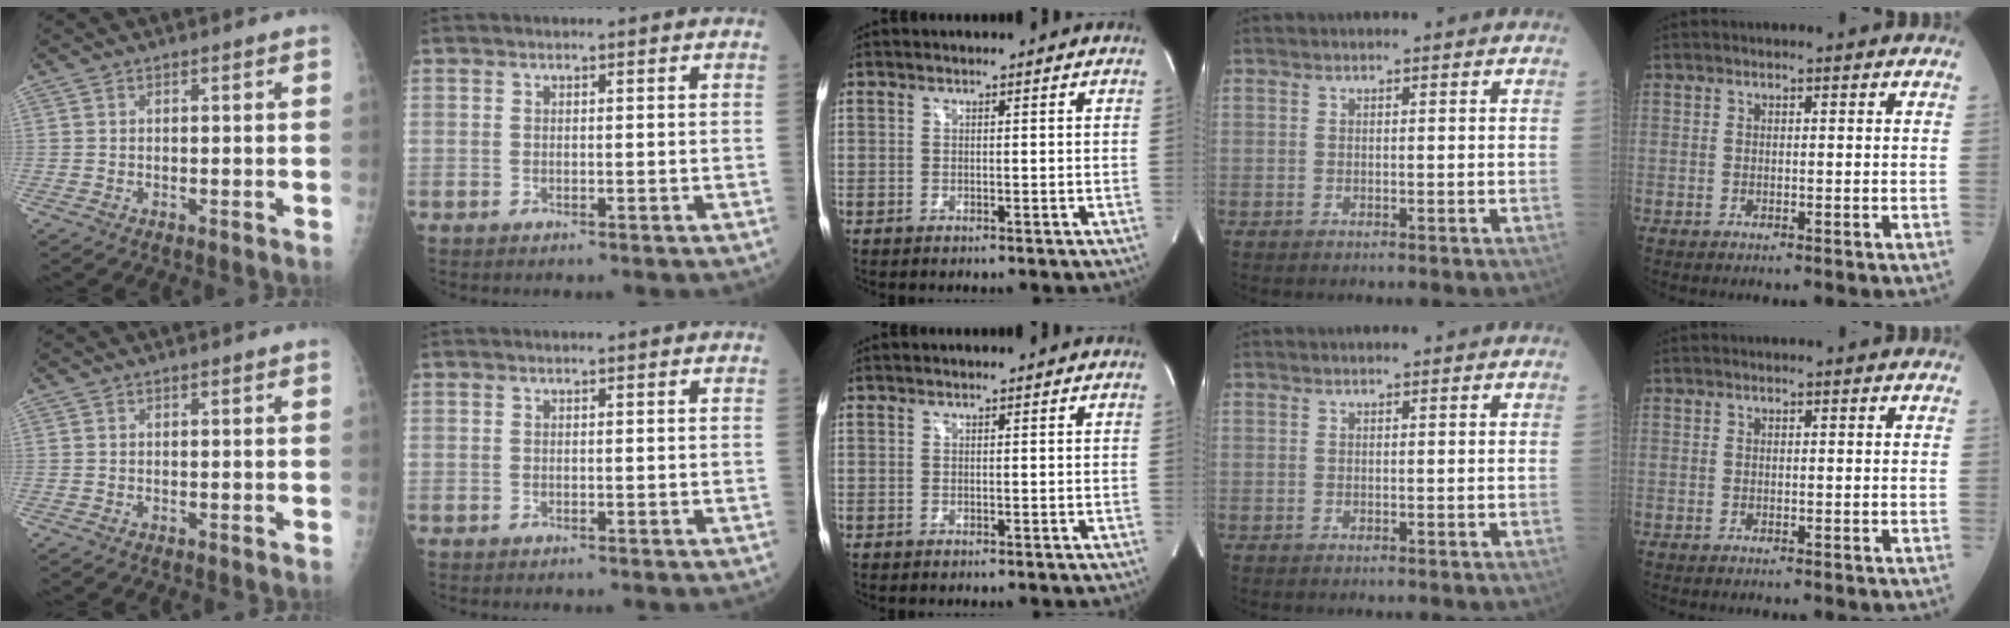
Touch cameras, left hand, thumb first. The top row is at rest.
{}